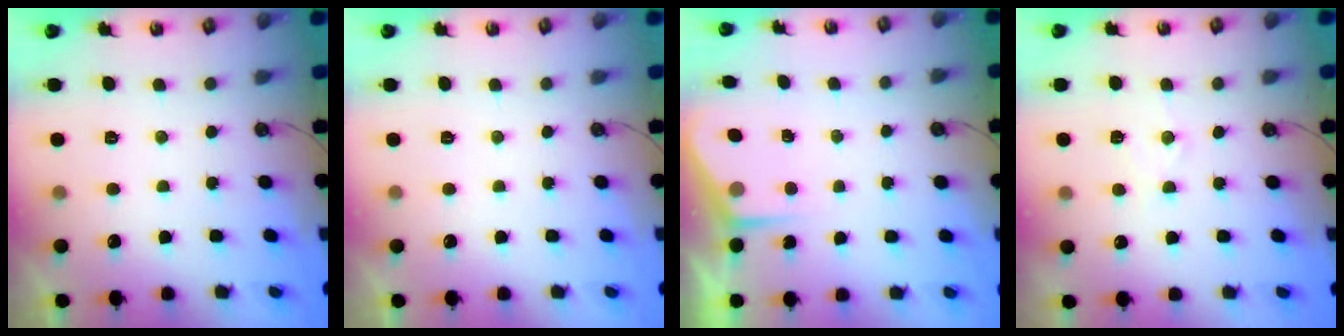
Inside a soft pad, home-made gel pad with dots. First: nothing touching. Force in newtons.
{"total": 0.0}
{"total": 2.7, "press": 2.7, "slide": 0.4}
{"total": 5.6, "press": 5.6, "slide": 0.3}